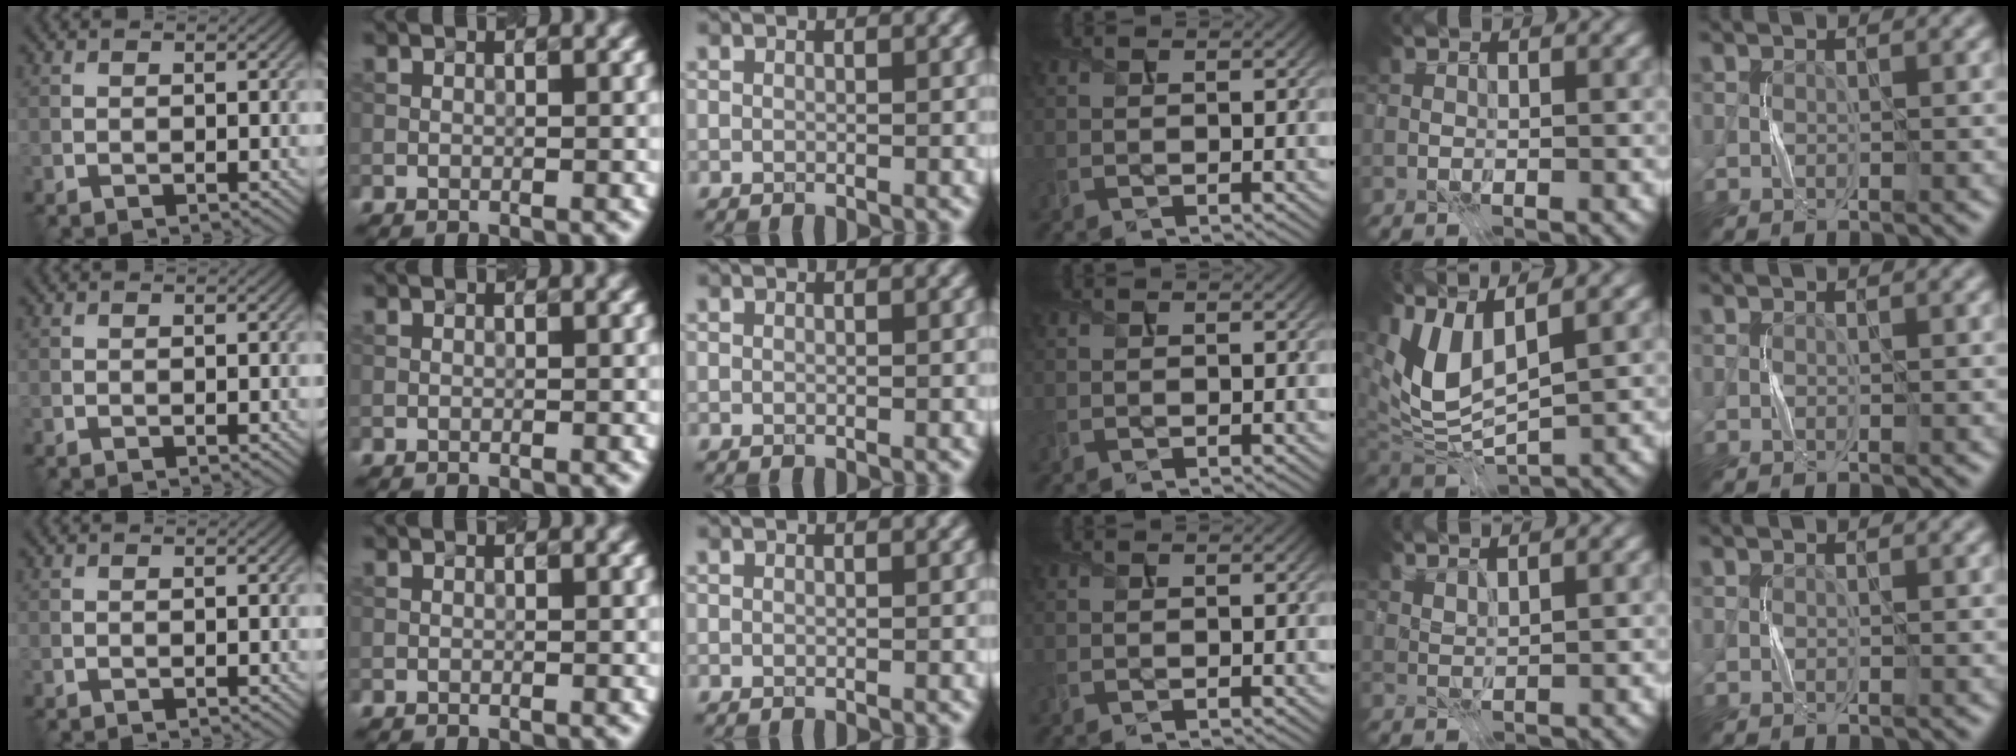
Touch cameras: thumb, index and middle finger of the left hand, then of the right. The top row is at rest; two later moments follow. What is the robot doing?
{"motion": "press", "object": "sticky note"}